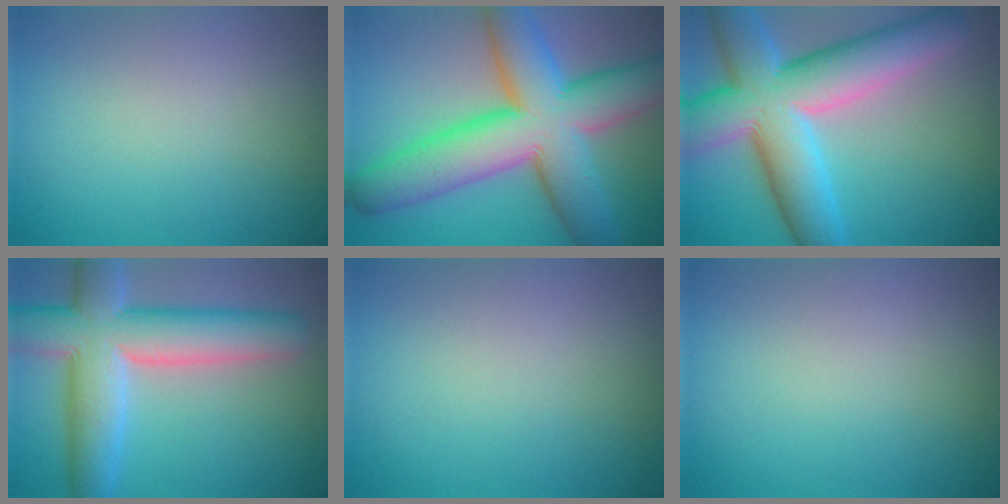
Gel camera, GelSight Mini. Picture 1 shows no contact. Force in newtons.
{"total": 12.8, "press": 12.8, "slide": 0.5}
{"total": 12.2, "press": 12.2, "slide": 0.5}
{"total": 10.0, "press": 10.0, "slide": 0.5}
{"total": 0.0}
{"total": 0.0}